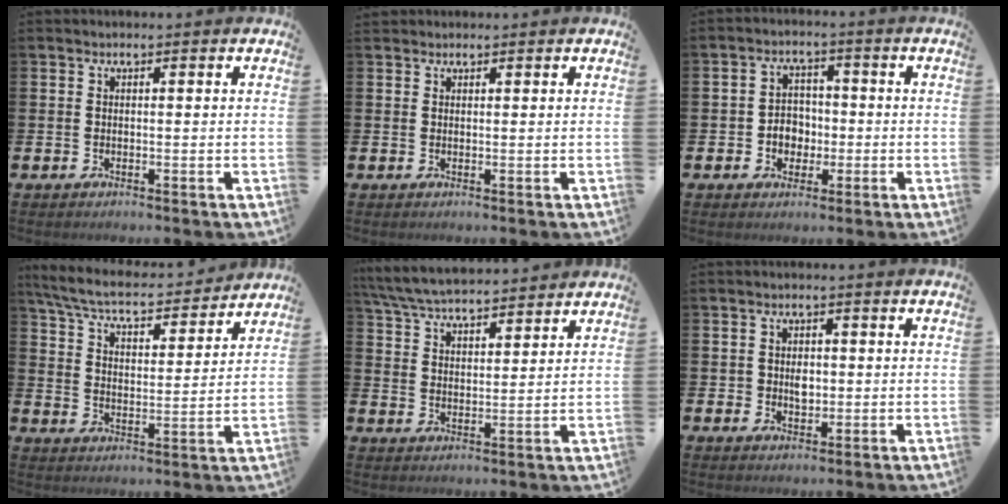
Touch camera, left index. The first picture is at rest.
{"total": 1.0, "force": [0.9, 0.4, -0.1], "torque": [0.014, -0.001, 0.014]}
{"total": 3.6, "force": [-0.8, 3.2, 1.5], "torque": [-0.026, 0.002, -0.023]}
{"total": 6.6, "force": [6.0, 1.3, 2.2], "torque": [-0.072, -0.043, 0.100]}
{"total": 6.6, "force": [6.5, 0.7, 1.2], "torque": [-0.047, -0.034, 0.118]}
{"total": 2.6, "force": [0.1, 2.0, 1.6], "torque": [-0.005, -0.003, -0.007]}